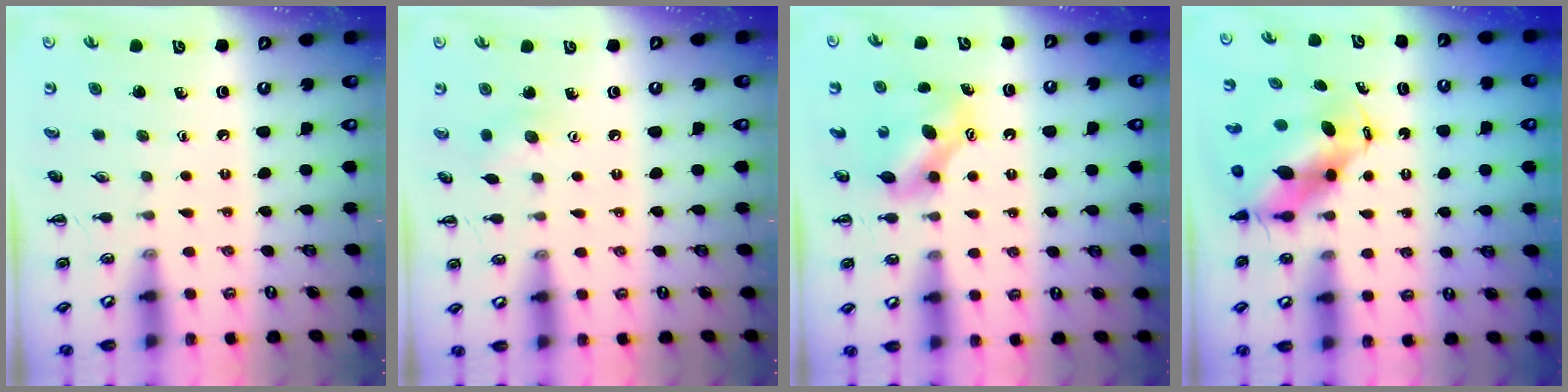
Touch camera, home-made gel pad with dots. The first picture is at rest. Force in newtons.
{"total": 4.8, "press": 4.6, "slide": 1.1}
{"total": 7.7, "press": 7.7, "slide": 0.6}
{"total": 7.1, "press": 6.9, "slide": 1.8}